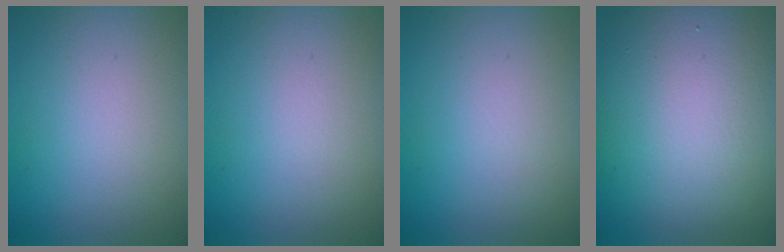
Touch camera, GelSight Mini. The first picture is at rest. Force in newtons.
{"total": 0.0}
{"total": 0.0}
{"total": 13.7, "press": 13.7, "slide": 1.0}